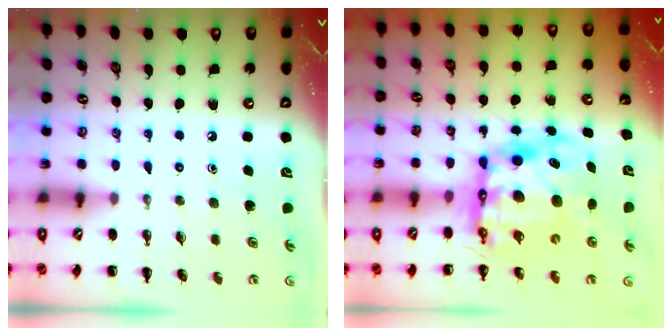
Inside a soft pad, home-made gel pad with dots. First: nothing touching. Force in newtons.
{"total": 13.4, "press": 13.0, "slide": 3.3}